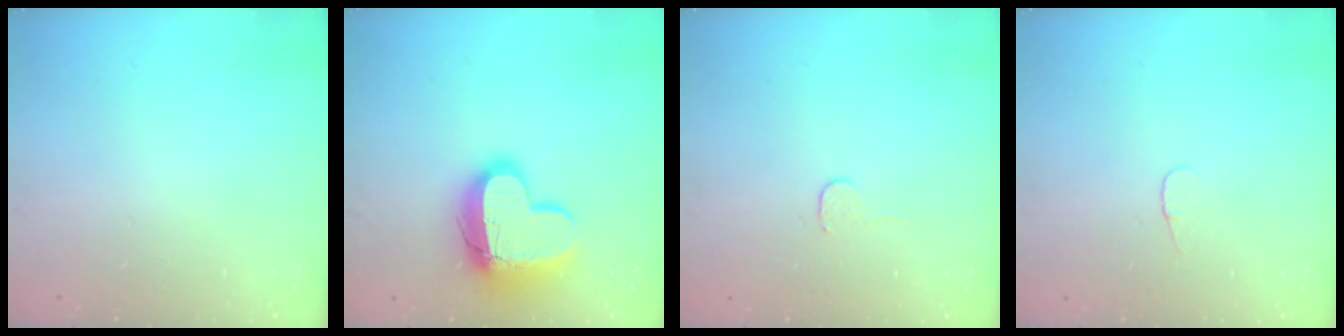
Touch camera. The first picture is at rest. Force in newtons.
{"total": 15.2, "press": 15.2, "slide": 1.4}
{"total": 2.7, "press": 2.7, "slide": 0.2}
{"total": 3.4, "press": 3.3, "slide": 0.4}